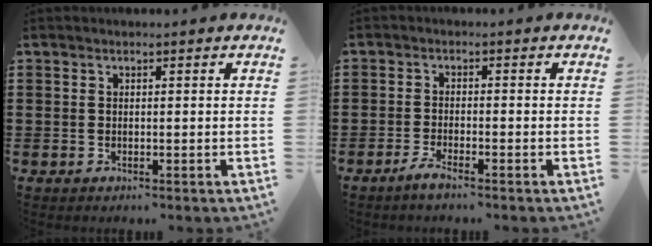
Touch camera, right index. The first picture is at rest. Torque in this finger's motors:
{"motor_torque": [0.72, -0.38, 0.03, 0.05]}